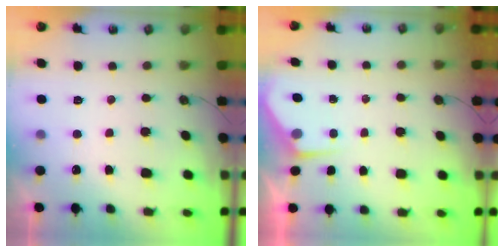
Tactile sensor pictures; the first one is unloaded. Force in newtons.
{"total": 2.9, "press": 2.9, "slide": 0.5}